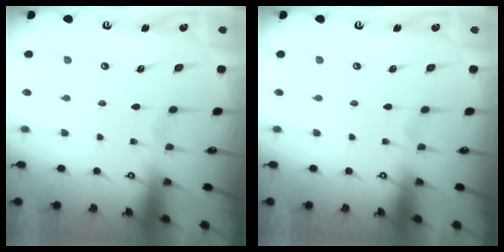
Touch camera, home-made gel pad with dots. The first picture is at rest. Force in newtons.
{"total": 0.0}